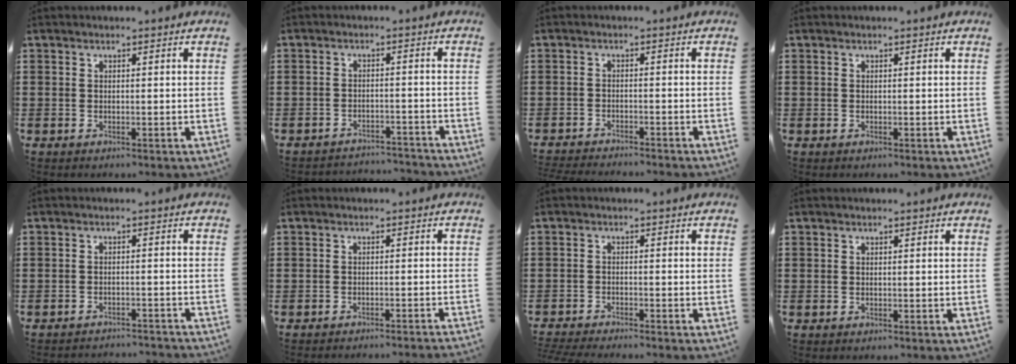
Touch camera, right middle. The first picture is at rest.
{"total": 3.1, "force": [-3.1, 0.3, -0.3], "torque": [-0.002, 0.003, -0.069]}
{"total": 2.5, "force": [-2.5, 0.0, 0.0], "torque": [-0.003, 0.000, -0.054]}
{"total": 0.0}
{"total": 2.3, "force": [-2.3, 0.0, 0.1], "torque": [-0.006, 0.003, -0.050]}
{"total": 1.7, "force": [-1.6, -0.3, 0.3], "torque": [-0.005, 0.005, -0.034]}
{"total": 2.5, "force": [-2.5, 0.0, 0.4], "torque": [-0.016, -0.003, -0.054]}
{"total": 0.0}